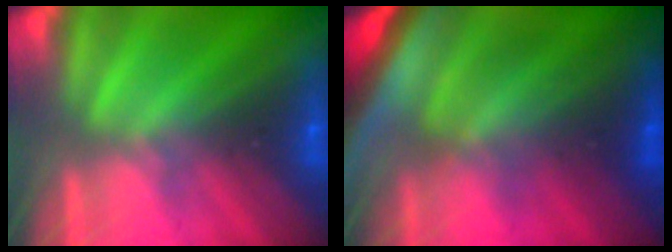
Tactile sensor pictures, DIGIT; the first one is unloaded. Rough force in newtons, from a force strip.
{"total": 7.5}